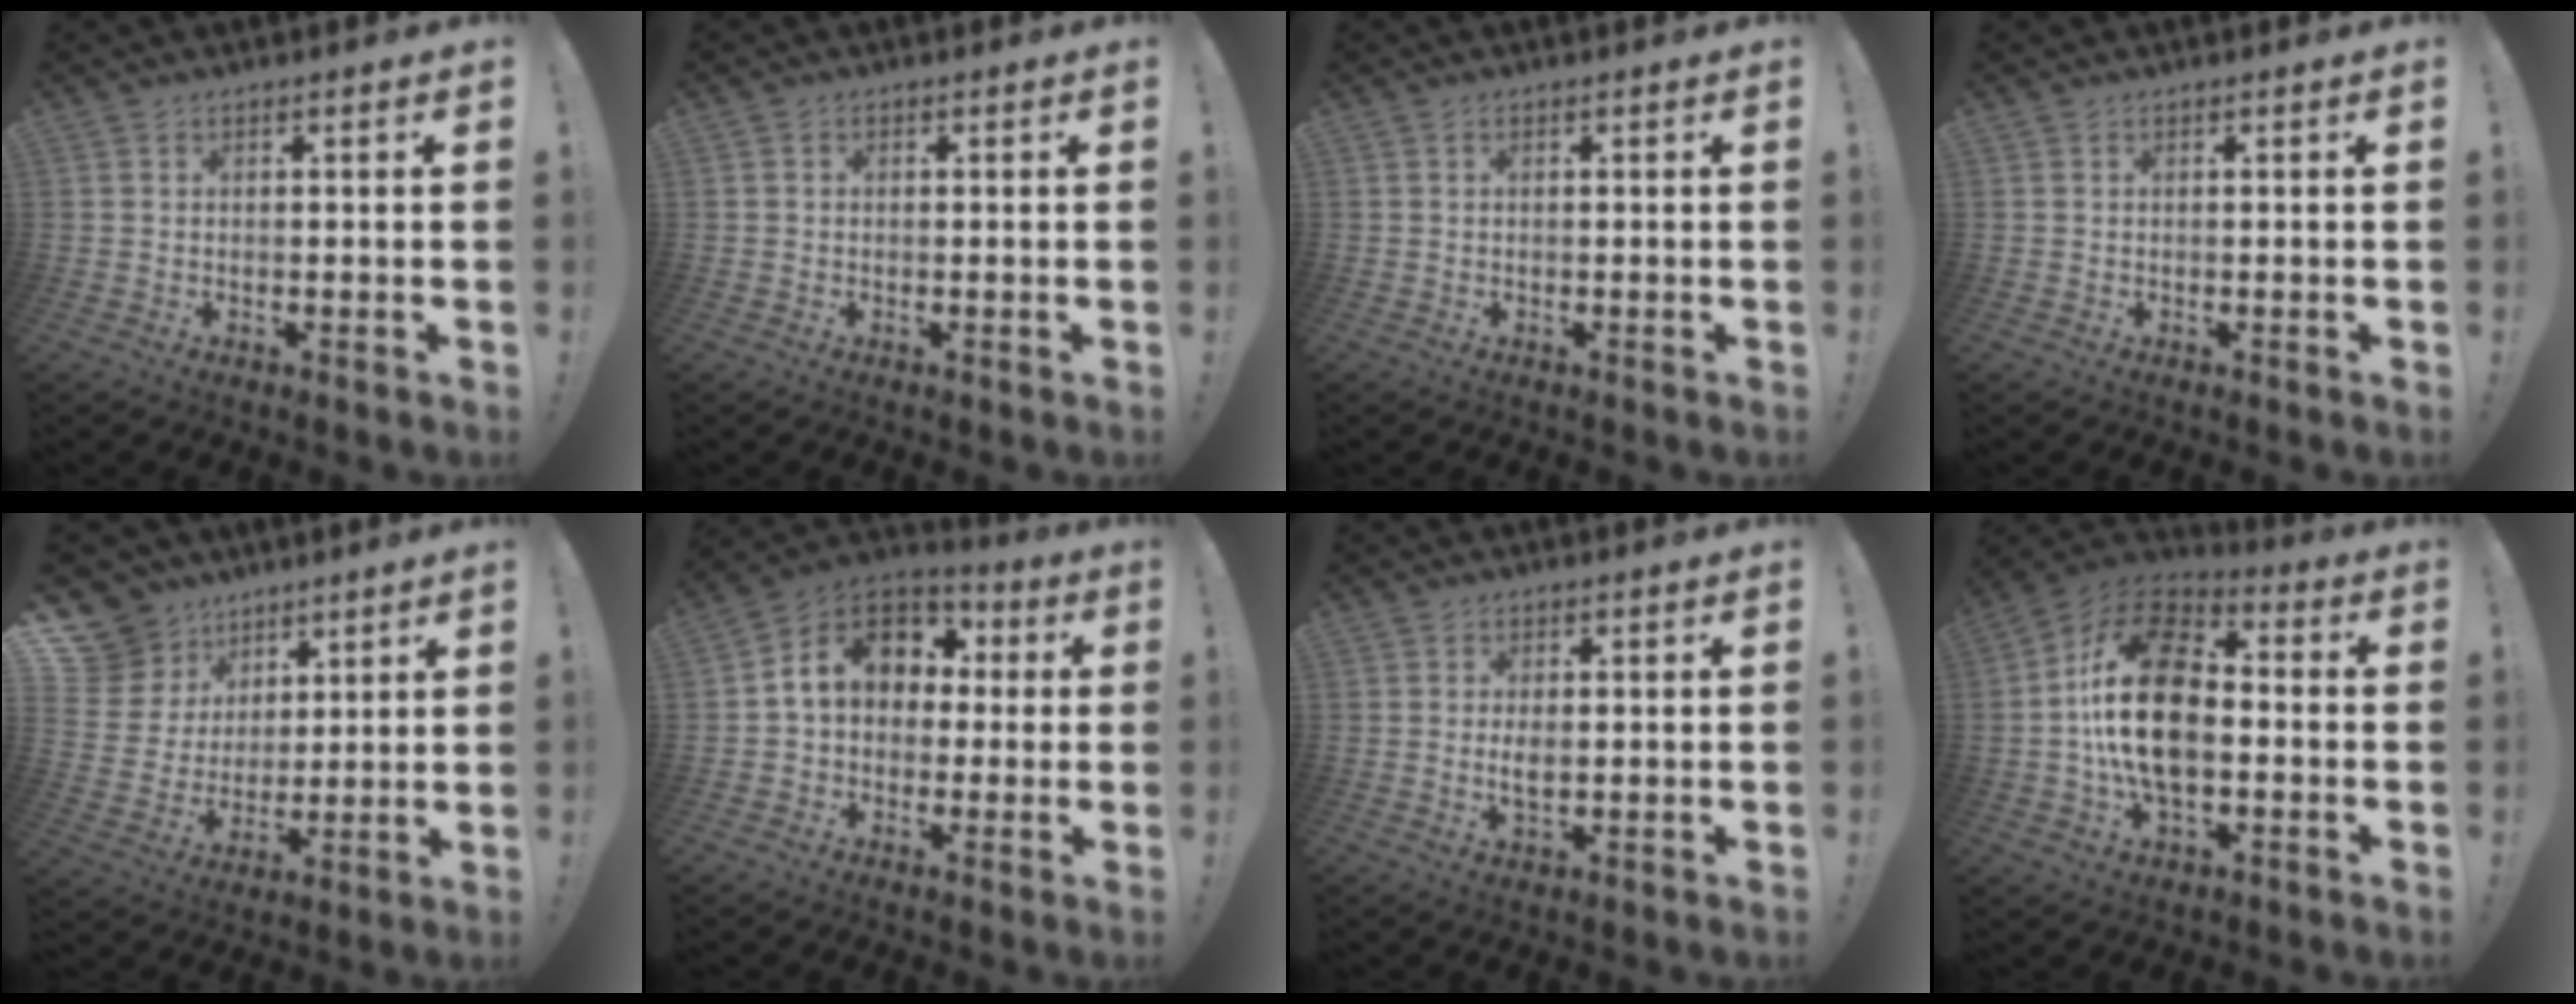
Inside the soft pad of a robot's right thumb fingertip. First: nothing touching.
{"total": 0.7, "force": [-0.3, 0.6, 0.2], "torque": [-0.006, 0.005, -0.006]}
{"total": 0.0}
{"total": 0.0}
{"total": 11.5, "force": [6.5, 9.2, 2.4], "torque": [-0.039, -0.049, 0.139]}
{"total": 12.2, "force": [2.4, 9.6, 7.1], "torque": [-0.103, 0.007, 0.049]}
{"total": 3.1, "force": [0.0, 1.4, 2.8], "torque": [-0.043, -0.004, -0.003]}
{"total": 22.2, "force": [-1.0, 13.4, 17.7], "torque": [-0.318, 0.025, -0.015]}